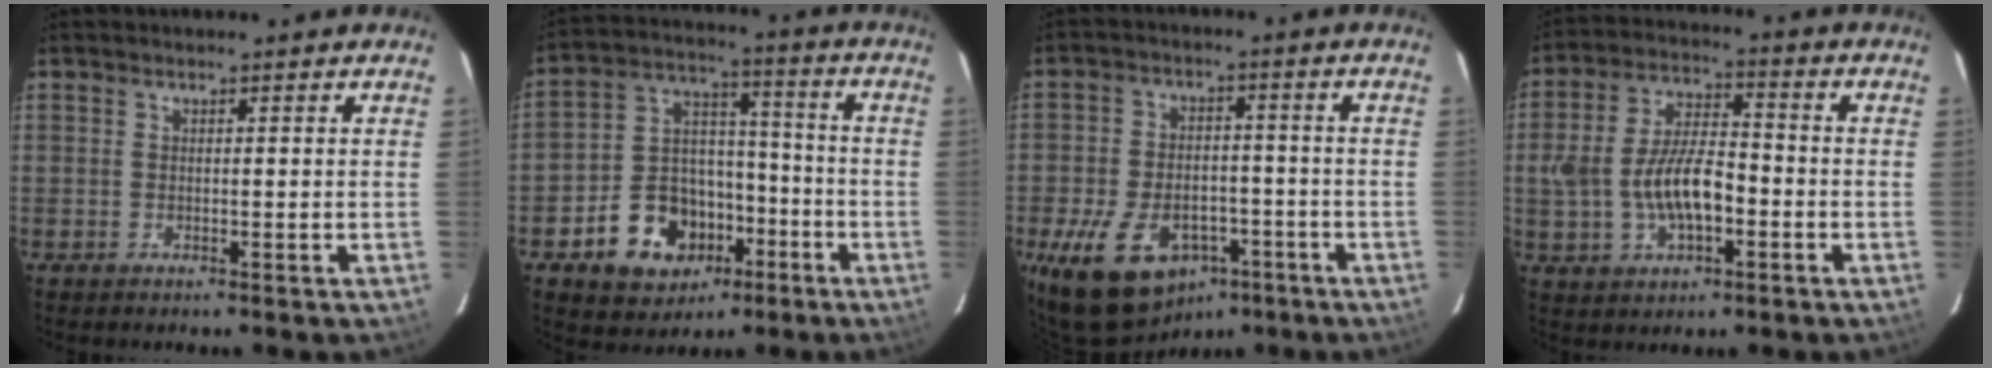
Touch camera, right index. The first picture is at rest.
{"total": 14.6, "force": [-6.9, 11.2, 6.3], "torque": [-0.143, 0.042, -0.086]}
{"total": 15.5, "force": [-8.5, 9.6, 8.8], "torque": [-0.192, 0.001, -0.125]}
{"total": 11.1, "force": [-2.5, 5.3, 9.5], "torque": [-0.189, 0.013, -0.036]}